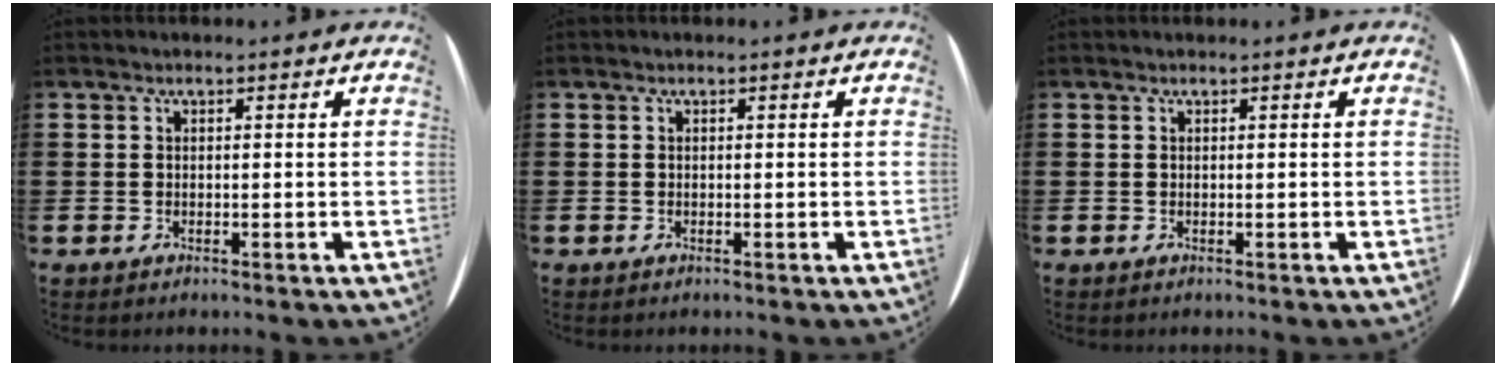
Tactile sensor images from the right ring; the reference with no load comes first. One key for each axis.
{"total": 0.0}
{"total": 0.0}